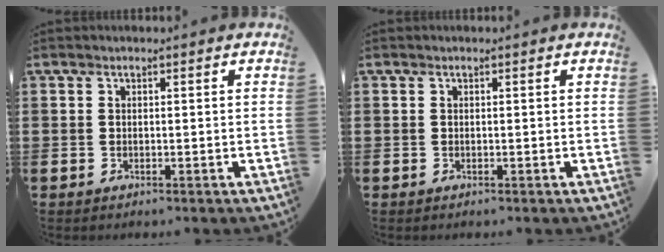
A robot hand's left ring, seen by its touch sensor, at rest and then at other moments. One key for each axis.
{"total": 0.0}